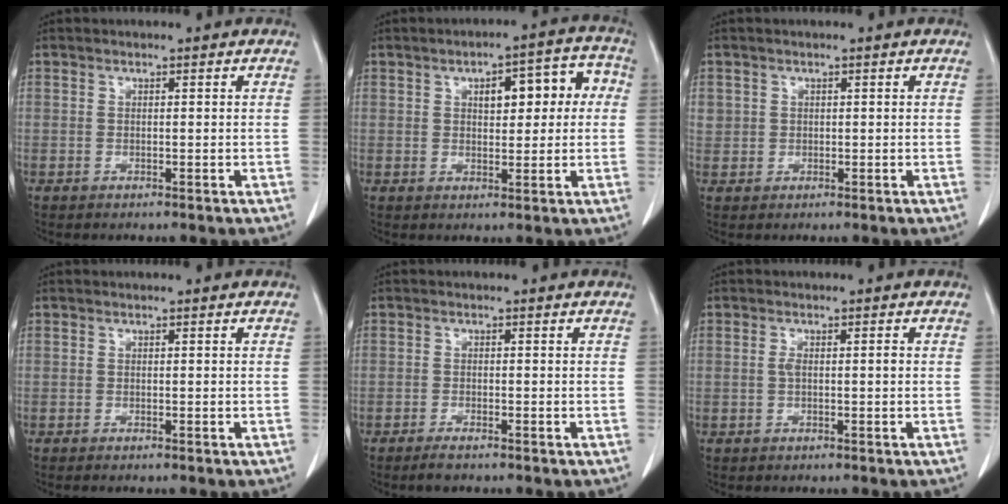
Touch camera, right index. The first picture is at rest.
{"total": 8.3, "force": [1.7, 3.5, 7.4], "torque": [-0.087, 0.036, 0.022]}
{"total": 2.0, "force": [0.7, 1.9, 0.3], "torque": [0.008, 0.008, 0.014]}
{"total": 0.5, "force": [-0.4, 0.0, 0.3], "torque": [-0.009, -0.001, -0.007]}
{"total": 1.8, "force": [-1.4, 0.2, 1.0], "torque": [-0.021, -0.003, -0.022]}
{"total": 1.9, "force": [0.0, 0.5, 1.8], "torque": [-0.038, 0.003, 0.000]}